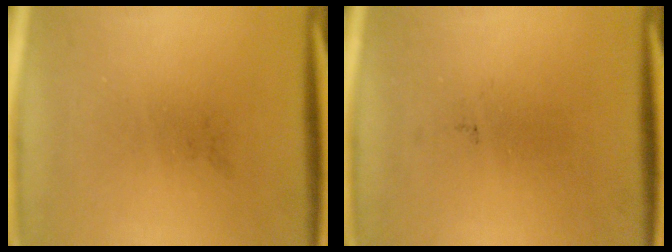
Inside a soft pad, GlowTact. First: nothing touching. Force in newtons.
{"total": 0.0}